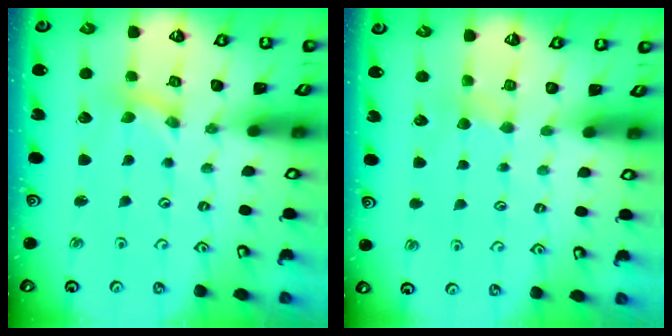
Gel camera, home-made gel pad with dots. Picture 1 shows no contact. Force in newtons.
{"total": 3.0, "press": 2.9, "slide": 0.5}